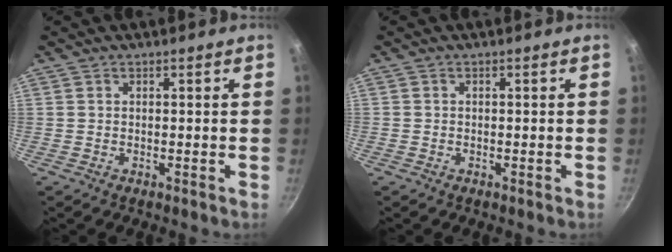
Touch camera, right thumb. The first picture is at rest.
{"total": 0.9, "force": [-0.4, 0.8, 0.1], "torque": [-0.001, 0.004, -0.006]}